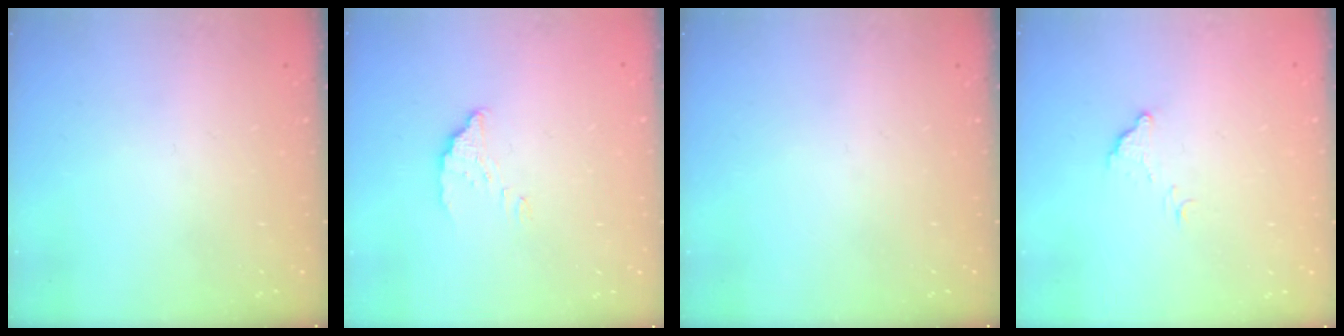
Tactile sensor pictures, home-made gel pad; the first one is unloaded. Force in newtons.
{"total": 3.3, "press": 3.3, "slide": 0.1}
{"total": 0.0}
{"total": 4.9, "press": 4.9, "slide": 0.1}